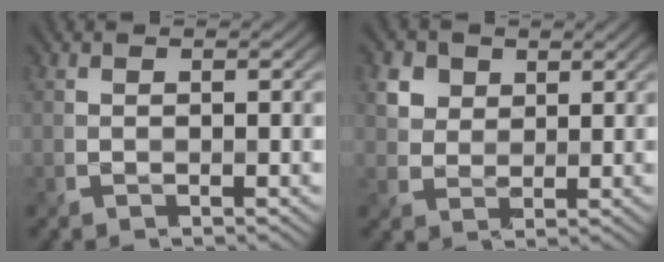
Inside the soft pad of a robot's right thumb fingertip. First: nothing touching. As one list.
[{"total": 3.9, "force": [2.1, 2.9, 1.4], "torque": [-0.047, -0.005, 0.051]}]